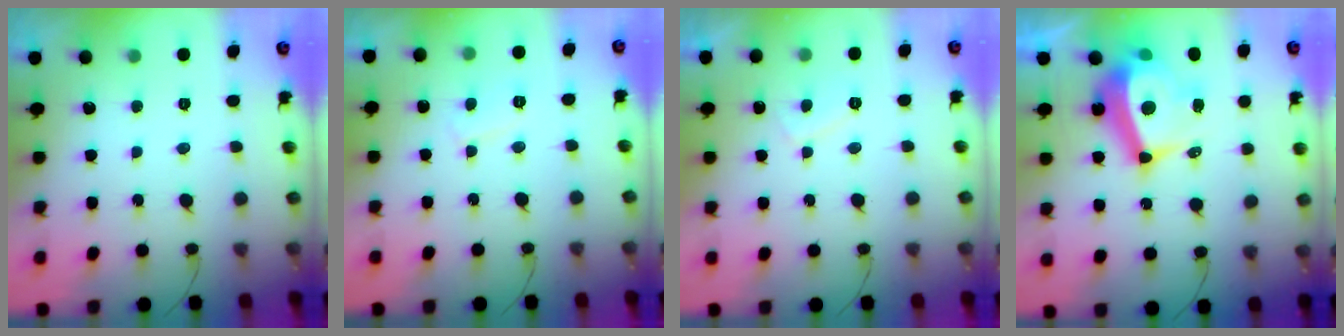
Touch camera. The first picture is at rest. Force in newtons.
{"total": 4.2, "press": 4.2, "slide": 0.5}
{"total": 2.7, "press": 2.6, "slide": 0.8}
{"total": 11.5, "press": 11.1, "slide": 3.0}